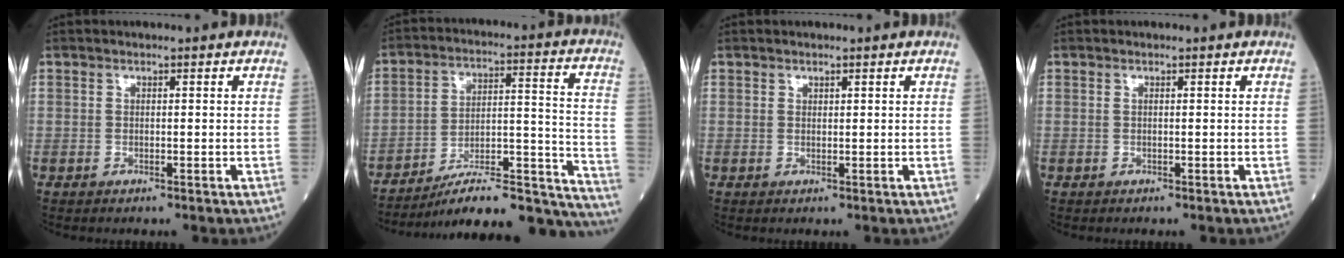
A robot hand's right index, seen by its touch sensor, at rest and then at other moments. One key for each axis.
{"total": 22.3, "fx": -20.4, "fy": 2.9, "fz": 8.7, "tx": -0.059, "ty": 0.048, "tz": -0.291}
{"total": 0.6, "fx": 0.5, "fy": 0.2, "fz": 0.2, "tx": -0.005, "ty": -0.004, "tz": 0.011}
{"total": 0.0}